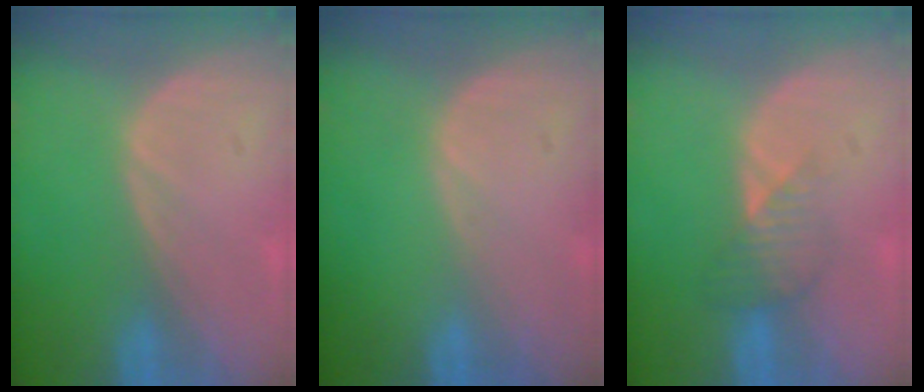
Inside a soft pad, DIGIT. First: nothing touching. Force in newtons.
{"total": 0.0}
{"total": 3.4, "press": 3.1, "slide": 1.5}